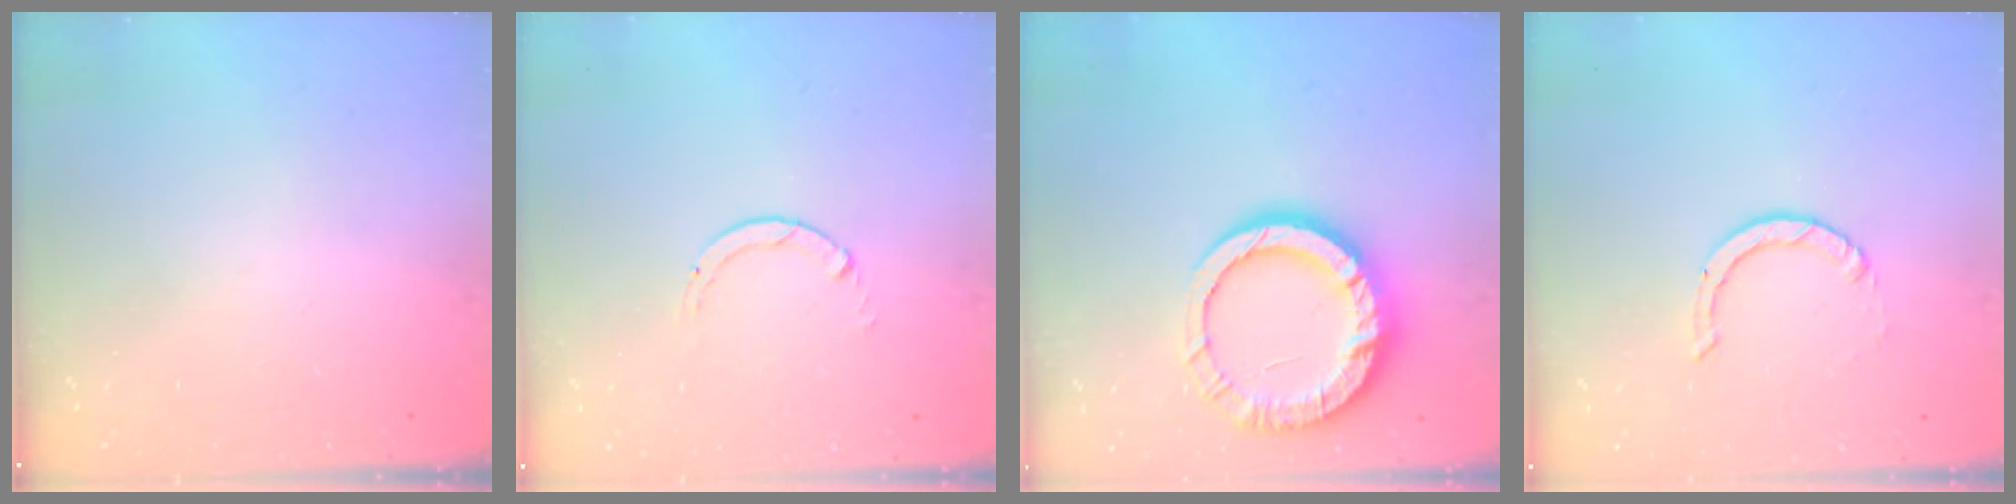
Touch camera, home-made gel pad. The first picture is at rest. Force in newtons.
{"total": 0.8, "press": 0.7, "slide": 0.1}
{"total": 15.6, "press": 15.5, "slide": 1.4}
{"total": 0.9, "press": 0.9, "slide": 0.1}